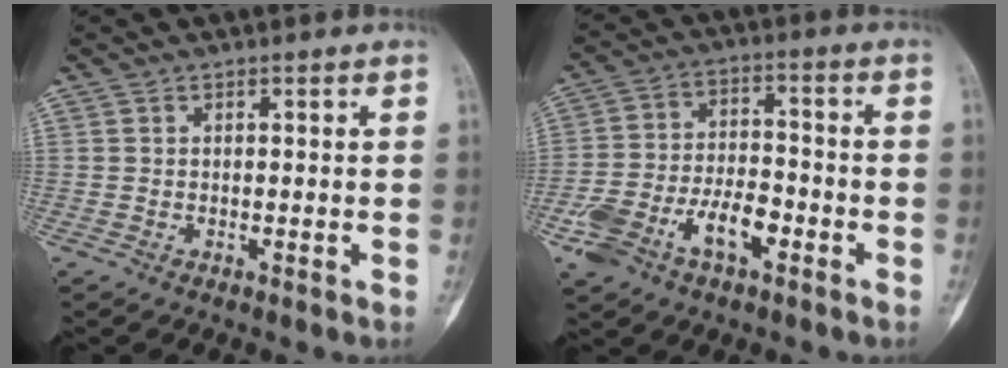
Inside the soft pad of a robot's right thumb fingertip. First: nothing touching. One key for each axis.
{"total": 12.4, "fx": -5.6, "fy": 6.5, "fz": 8.9, "tx": -0.174, "ty": 0.038, "tz": -0.097}